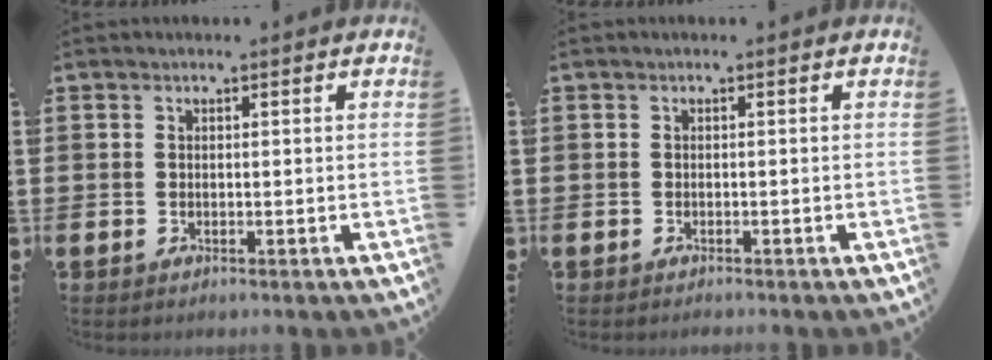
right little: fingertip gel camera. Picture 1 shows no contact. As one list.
[{"total": 0.0}]